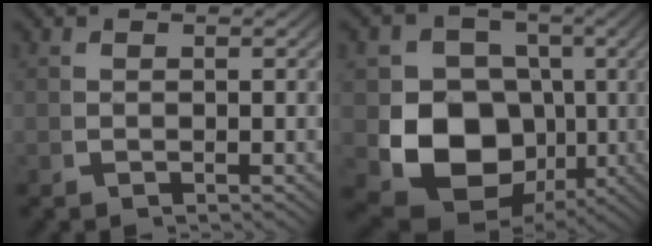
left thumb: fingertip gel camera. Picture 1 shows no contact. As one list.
[{"total": 18.0, "force": [-1.2, 13.9, 11.4], "torque": [-0.217, -0.052, -0.005]}]